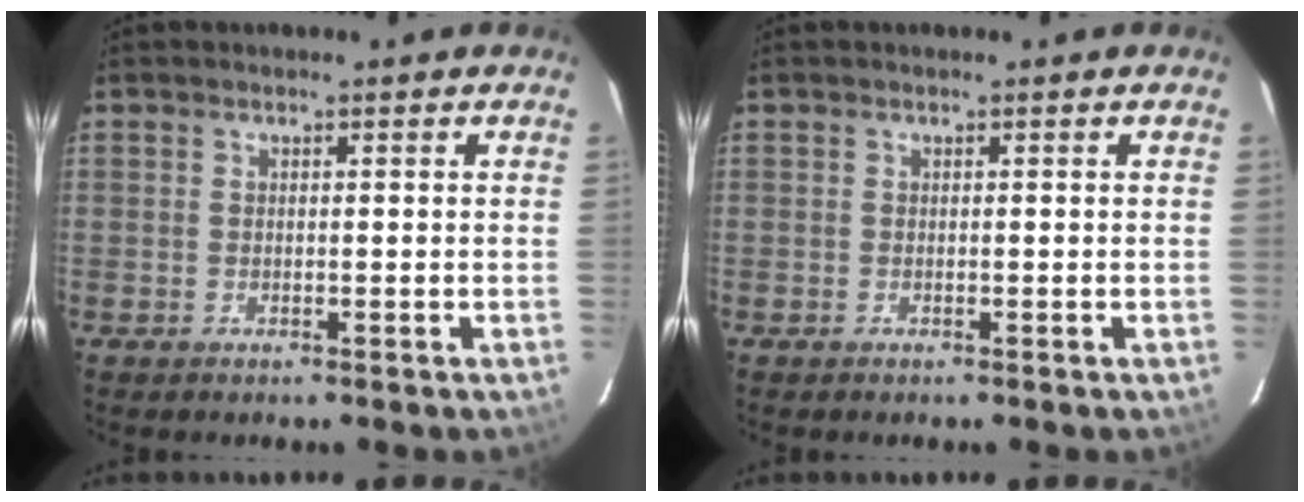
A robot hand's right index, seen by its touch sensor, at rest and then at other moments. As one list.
[{"total": 0.0}]